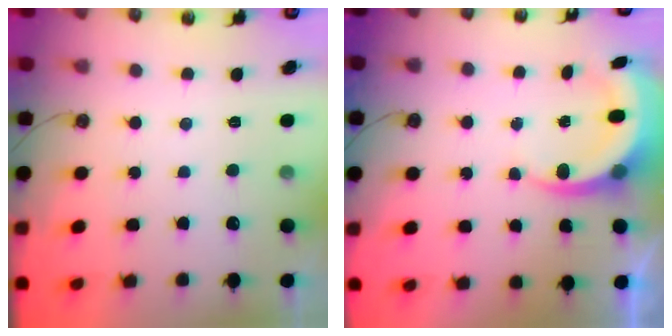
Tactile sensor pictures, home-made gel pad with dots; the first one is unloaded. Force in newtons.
{"total": 6.3, "press": 6.2, "slide": 0.6}